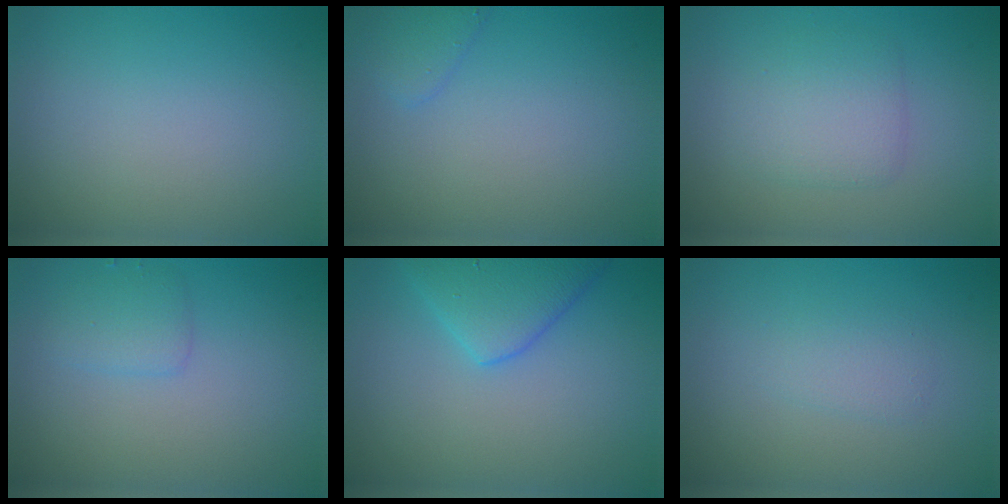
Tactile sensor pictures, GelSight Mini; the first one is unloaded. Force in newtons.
{"total": 1.5, "press": 1.5, "slide": 0.1}
{"total": 2.8, "press": 2.8, "slide": 0.1}
{"total": 1.5, "press": 1.5, "slide": 0.2}
{"total": 4.2, "press": 4.2, "slide": 0.3}
{"total": 1.3, "press": 1.3, "slide": 0.0}